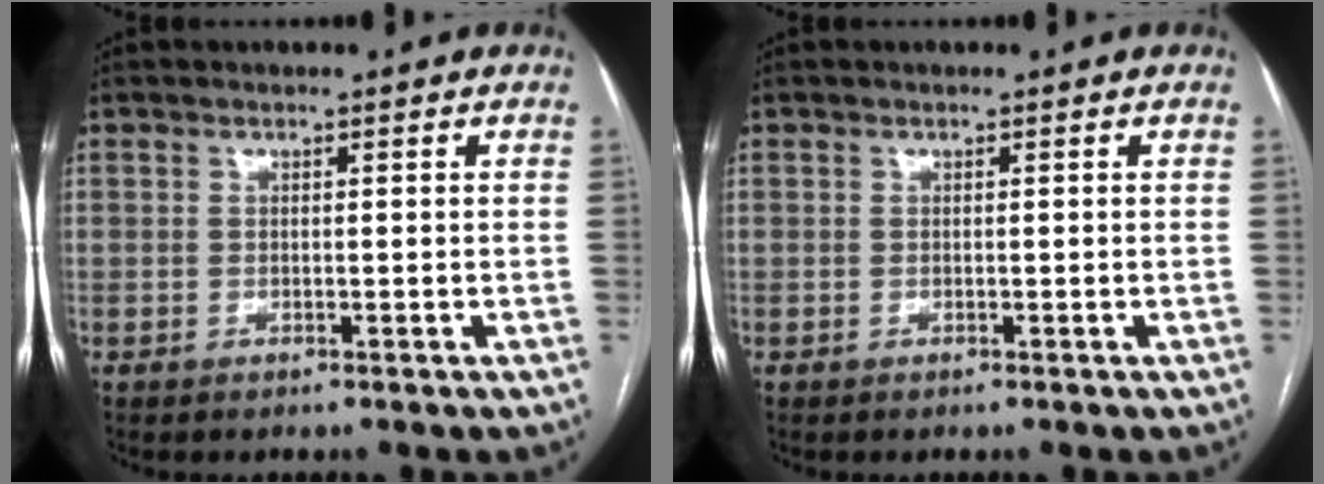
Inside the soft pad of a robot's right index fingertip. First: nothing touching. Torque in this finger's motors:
{"motor_torque": [0.00, 0.01, 0.00, 0.00]}